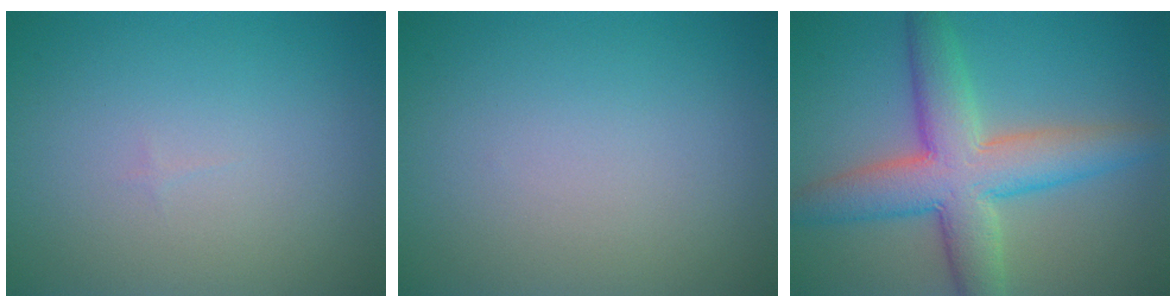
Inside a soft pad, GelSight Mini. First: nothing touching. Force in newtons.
{"total": 0.0}
{"total": 8.1, "press": 8.1, "slide": 0.4}